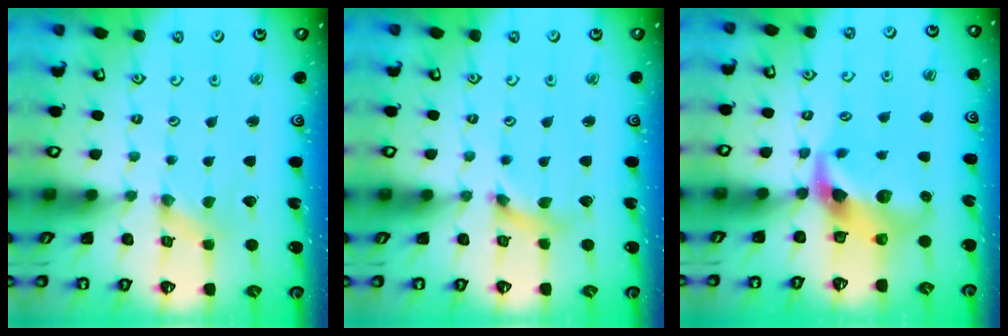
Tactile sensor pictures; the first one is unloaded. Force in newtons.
{"total": 3.5, "press": 3.5, "slide": 0.5}
{"total": 11.5, "press": 11.4, "slide": 1.5}